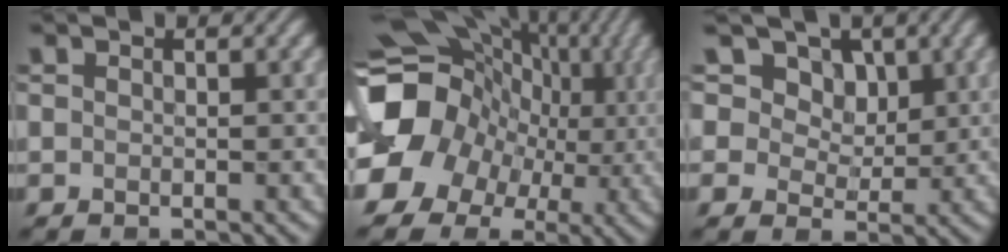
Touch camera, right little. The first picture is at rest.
{"total": 14.6, "force": [-0.6, 12.6, 7.3], "torque": [-0.142, -0.006, -0.028]}
{"total": 12.9, "force": [7.1, 8.7, 6.4], "torque": [-0.120, 0.033, 0.097]}